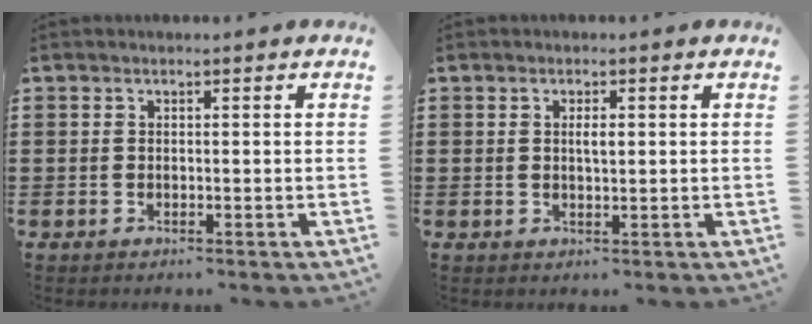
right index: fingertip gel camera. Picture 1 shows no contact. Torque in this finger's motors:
{"motor_torque": [0.54, 0.36, 0.05, 0.05]}